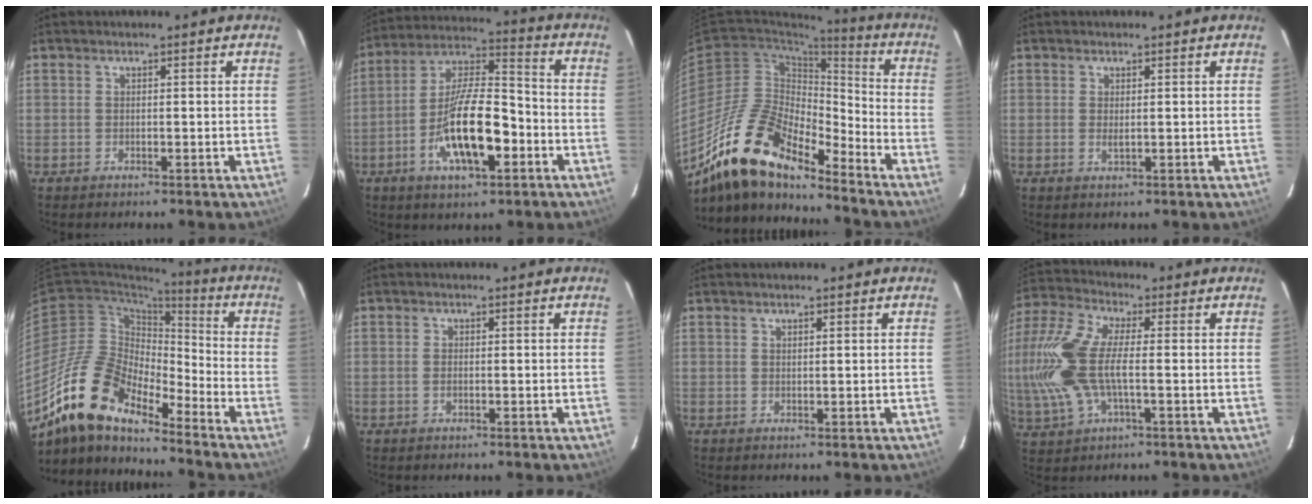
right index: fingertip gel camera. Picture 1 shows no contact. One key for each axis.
{"total": 16.0, "fx": -5.7, "fy": 5.6, "fz": 13.9, "tx": -0.265, "ty": 0.003, "tz": -0.100}
{"total": 18.4, "fx": -14.7, "fy": 5.2, "fz": 9.6, "tx": -0.173, "ty": -0.008, "tz": -0.283}
{"total": 1.1, "fx": 0.1, "fy": 0.4, "fz": 1.0, "tx": -0.019, "ty": -0.003, "tz": 0.001}
{"total": 16.4, "fx": -12.9, "fy": 5.2, "fz": 8.7, "tx": -0.155, "ty": -0.007, "tz": -0.257}
{"total": 1.0, "fx": -0.3, "fy": 0.6, "fz": 0.7, "tx": -0.015, "ty": -0.001, "tz": -0.005}
{"total": 0.6, "fx": 0.6, "fy": 0.0, "fz": 0.3, "tx": -0.006, "ty": -0.001, "tz": 0.010}
{"total": 17.1, "fx": -1.6, "fy": 7.8, "fz": 15.2, "tx": -0.338, "ty": 0.000, "tz": -0.034}